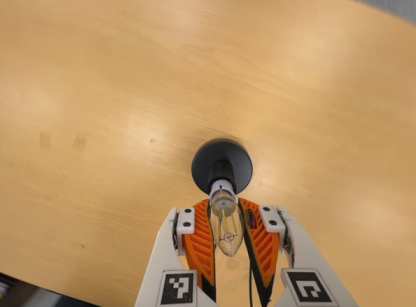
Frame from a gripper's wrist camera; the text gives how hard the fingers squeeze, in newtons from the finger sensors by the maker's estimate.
{"total": 19.8, "left": 19.3, "right": 20.4}